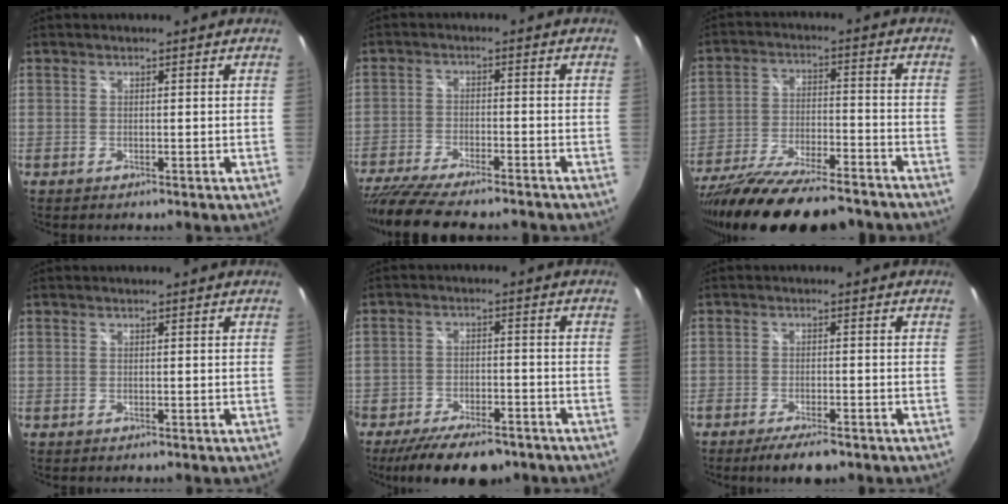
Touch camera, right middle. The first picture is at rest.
{"total": 16.6, "force": [-14.1, 3.0, 8.1], "torque": [-0.168, -0.042, -0.224]}
{"total": 22.7, "force": [-19.1, 4.3, 11.5], "torque": [-0.219, -0.053, -0.299]}
{"total": 0.0}
{"total": 13.8, "force": [-10.7, 5.4, 7.0], "torque": [-0.152, -0.024, -0.165]}
{"total": 6.1, "force": [-4.7, 1.4, 3.6], "torque": [-0.082, -0.011, -0.080]}